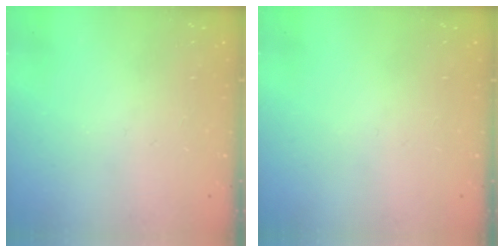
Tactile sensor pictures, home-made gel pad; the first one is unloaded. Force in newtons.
{"total": 0.0}